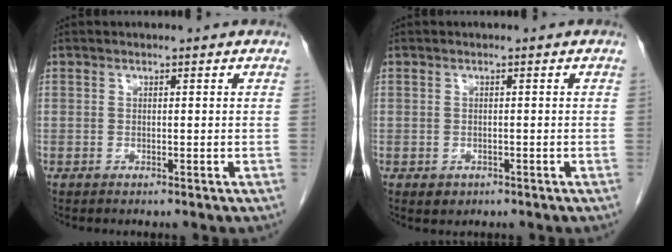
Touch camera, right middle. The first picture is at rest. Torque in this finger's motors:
{"motor_torque": [0.43, -0.08, 0.03, 0.01]}